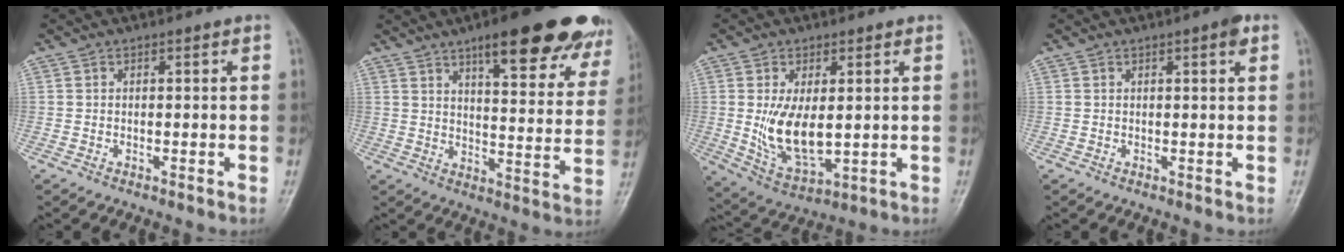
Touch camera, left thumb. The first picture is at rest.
{"total": 22.7, "force": [15.3, 6.4, 15.5], "torque": [-0.161, -0.054, 0.195]}
{"total": 10.4, "force": [0.7, 5.6, 8.7], "torque": [-0.148, -0.024, 0.029]}
{"total": 2.1, "force": [1.1, 0.4, 1.8], "torque": [-0.026, -0.001, 0.012]}